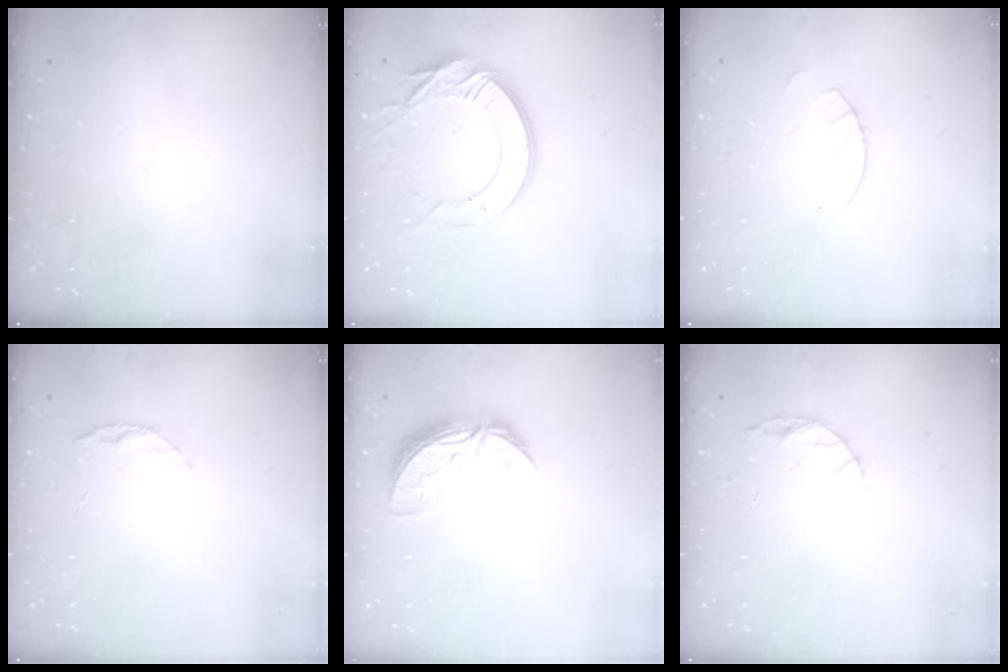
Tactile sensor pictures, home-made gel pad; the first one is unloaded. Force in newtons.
{"total": 15.8, "press": 15.7, "slide": 1.7}
{"total": 2.7, "press": 2.7, "slide": 0.2}
{"total": 4.9, "press": 4.8, "slide": 0.5}
{"total": 8.6, "press": 8.6, "slide": 0.1}
{"total": 5.1, "press": 5.1, "slide": 0.5}